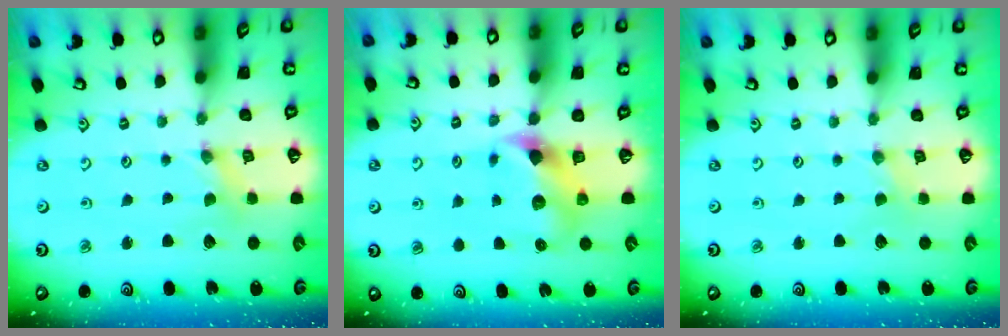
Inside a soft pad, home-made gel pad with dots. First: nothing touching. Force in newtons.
{"total": 6.9, "press": 6.8, "slide": 1.1}
{"total": 0.0}